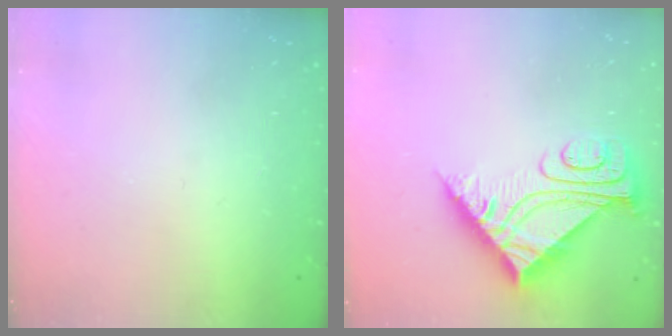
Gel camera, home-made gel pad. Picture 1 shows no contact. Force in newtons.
{"total": 8.9, "press": 8.8, "slide": 0.7}